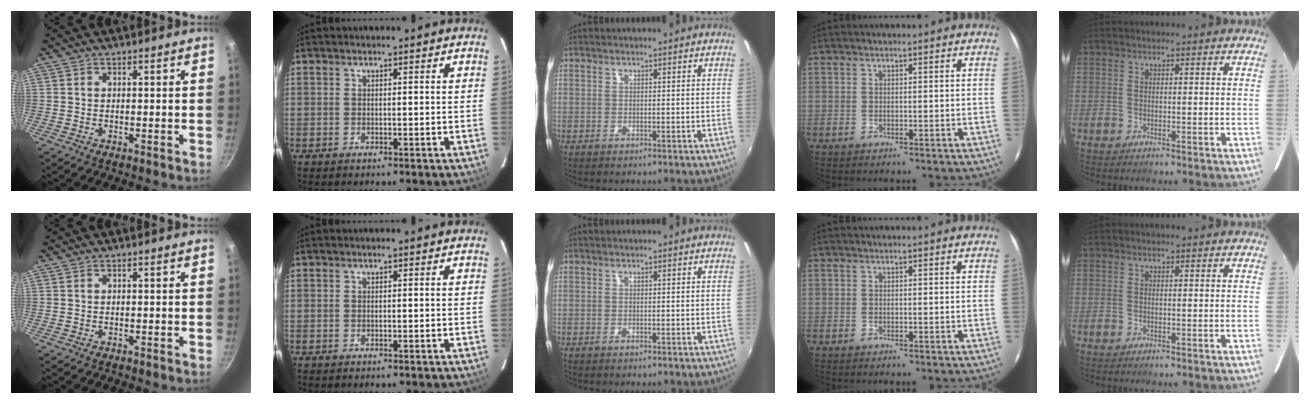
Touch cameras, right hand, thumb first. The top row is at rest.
{}